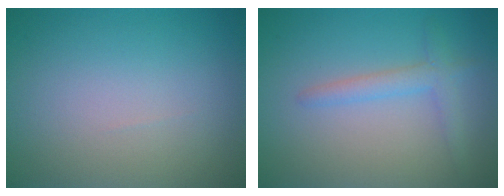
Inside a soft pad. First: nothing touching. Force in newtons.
{"total": 2.1, "press": 2.1, "slide": 0.1}